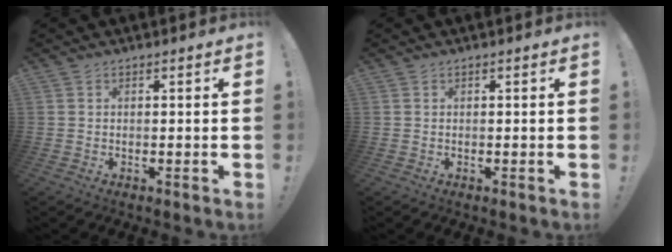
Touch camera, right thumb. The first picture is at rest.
{"total": 0.0}